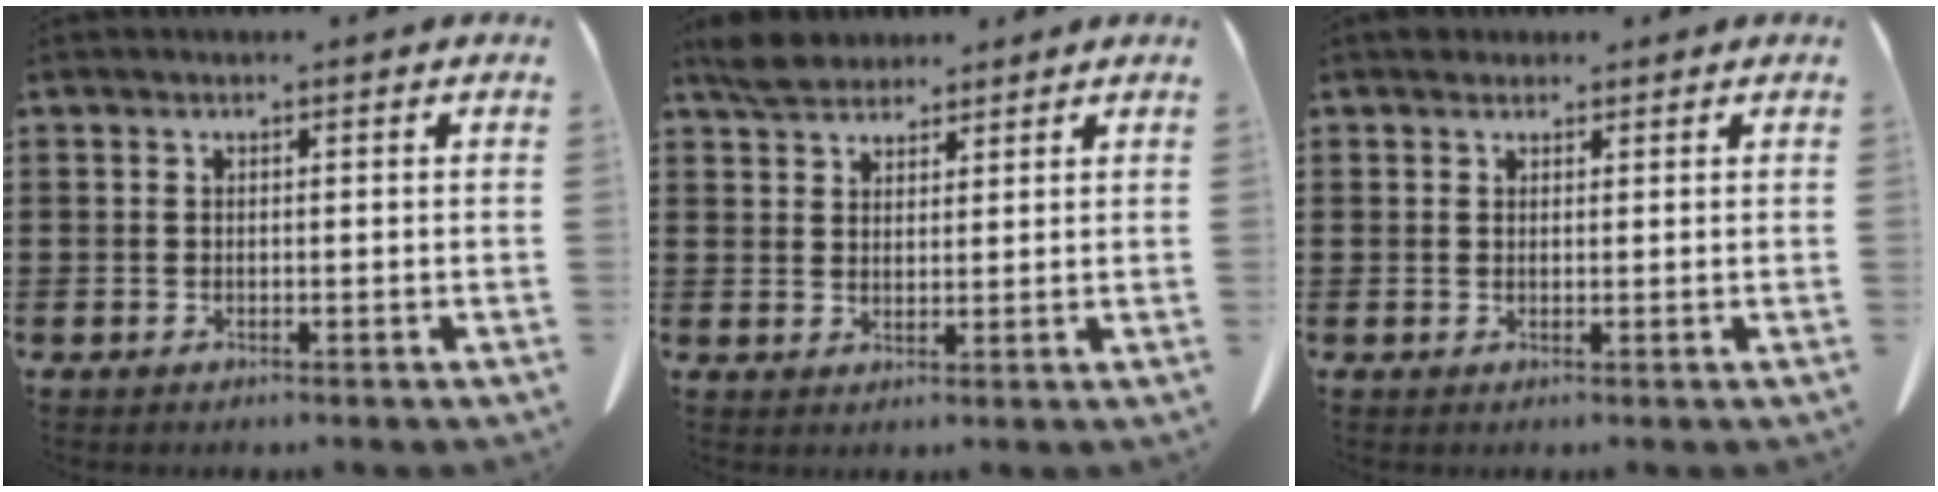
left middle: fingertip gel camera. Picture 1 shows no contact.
{"total": 4.5, "force": [3.8, 1.8, 1.5], "torque": [-0.032, -0.003, 0.071]}
{"total": 1.6, "force": [1.3, 1.0, 0.3], "torque": [-0.002, 0.003, 0.024]}